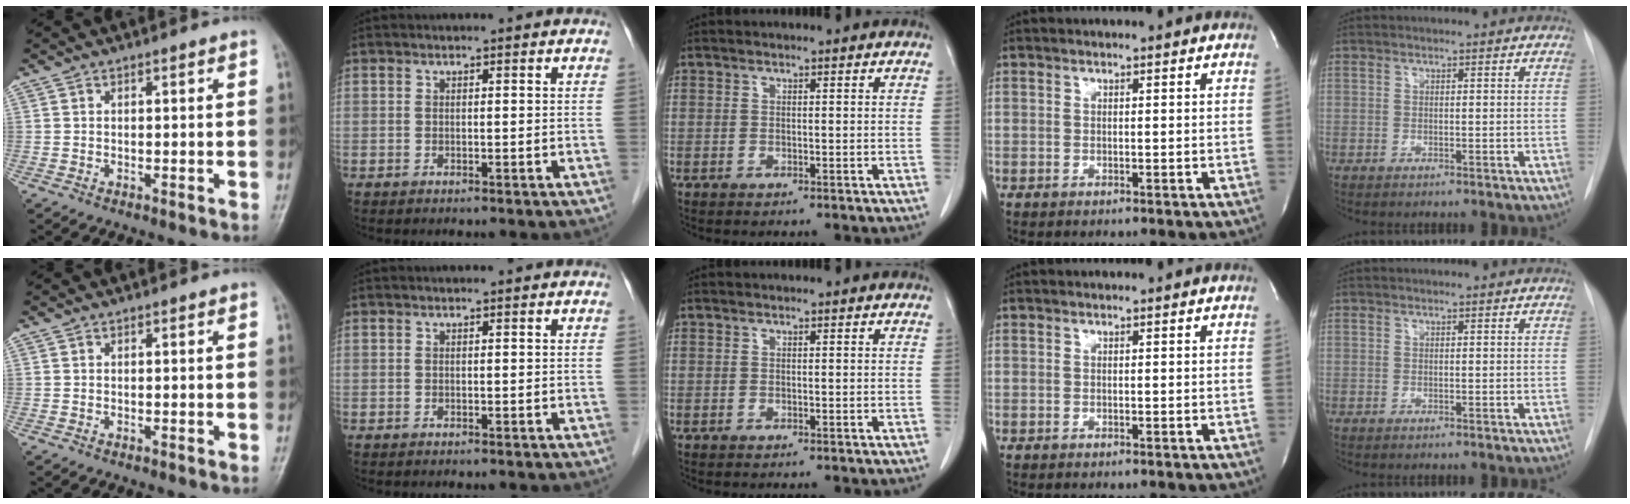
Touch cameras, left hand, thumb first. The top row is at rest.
{}